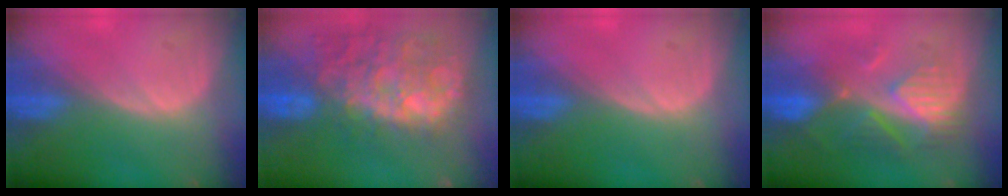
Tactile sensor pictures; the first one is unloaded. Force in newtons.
{"total": 13.5, "press": 11.6, "slide": 6.8}
{"total": 0.0}
{"total": 8.6, "press": 8.1, "slide": 3.1}